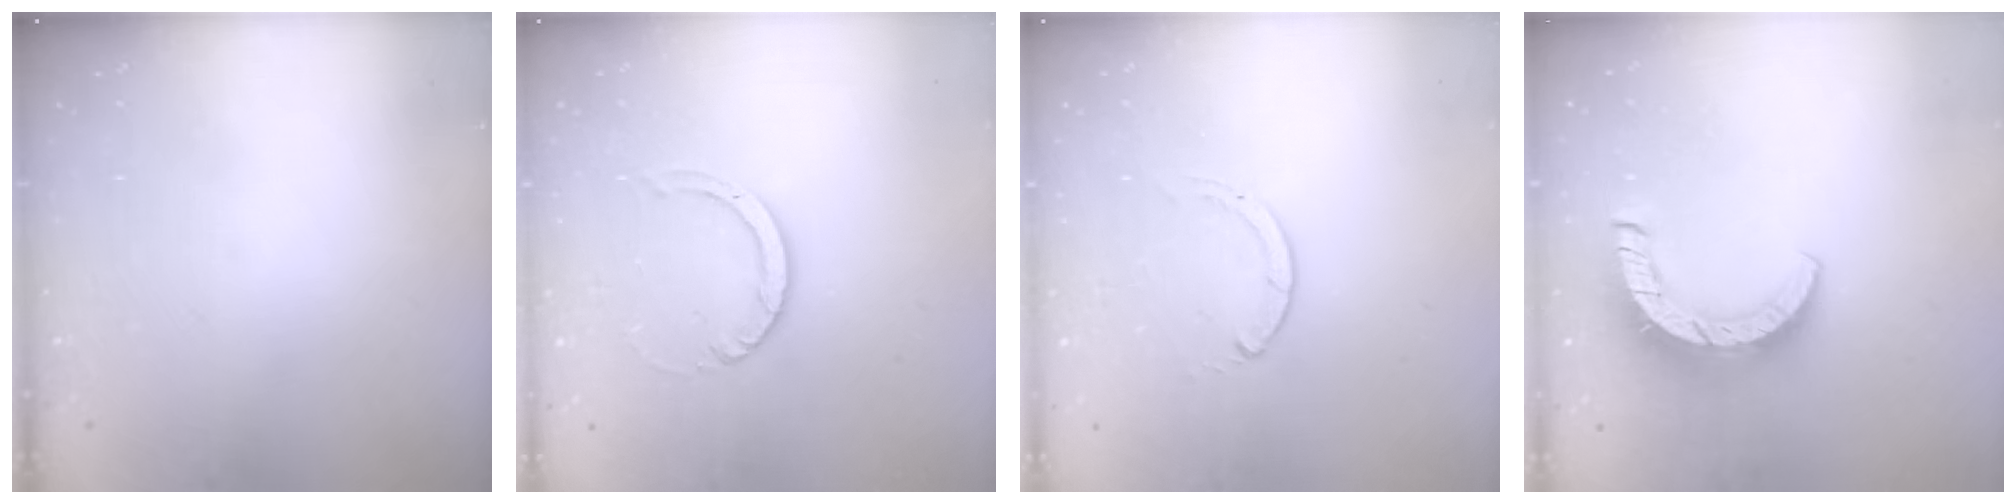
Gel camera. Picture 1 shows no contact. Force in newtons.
{"total": 3.2, "press": 3.2, "slide": 0.3}
{"total": 0.0}
{"total": 10.4, "press": 10.4, "slide": 1.1}